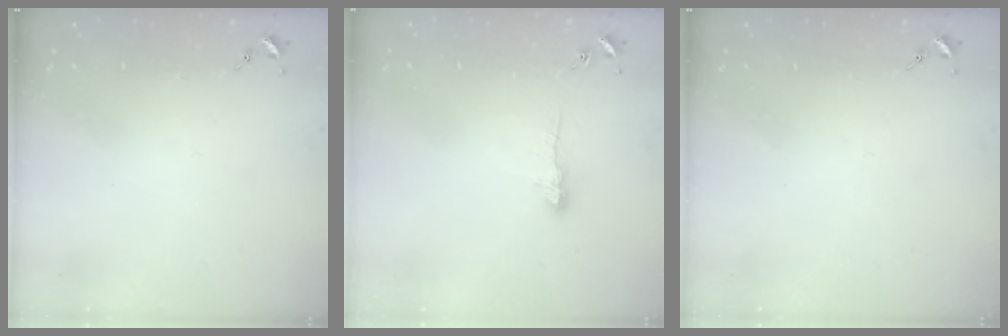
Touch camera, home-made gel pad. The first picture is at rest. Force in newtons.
{"total": 6.3, "press": 6.2, "slide": 0.8}
{"total": 0.0}